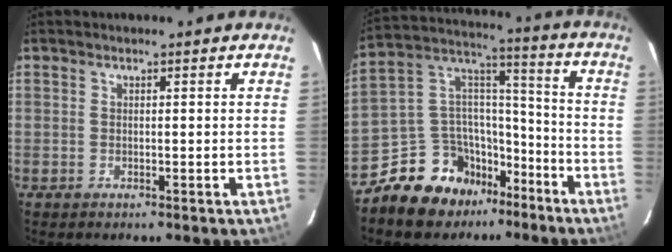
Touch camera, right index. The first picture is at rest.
{"total": 14.7, "force": [-10.7, 9.3, 4.0], "torque": [-0.094, 0.072, -0.171]}